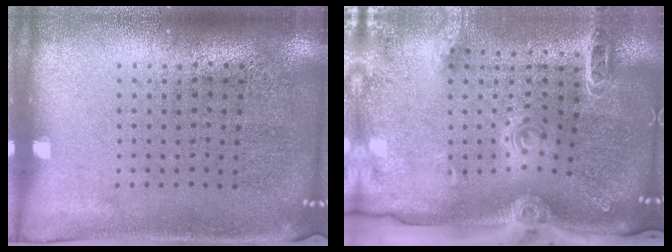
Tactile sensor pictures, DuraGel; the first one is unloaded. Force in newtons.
{"total": 2.2, "press": 1.8, "slide": 1.2}